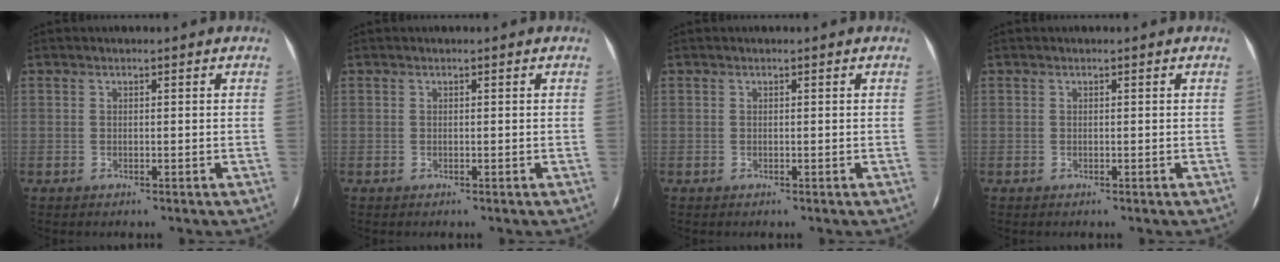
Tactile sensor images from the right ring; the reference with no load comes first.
{"total": 0.0}
{"total": 0.0}
{"total": 0.0}